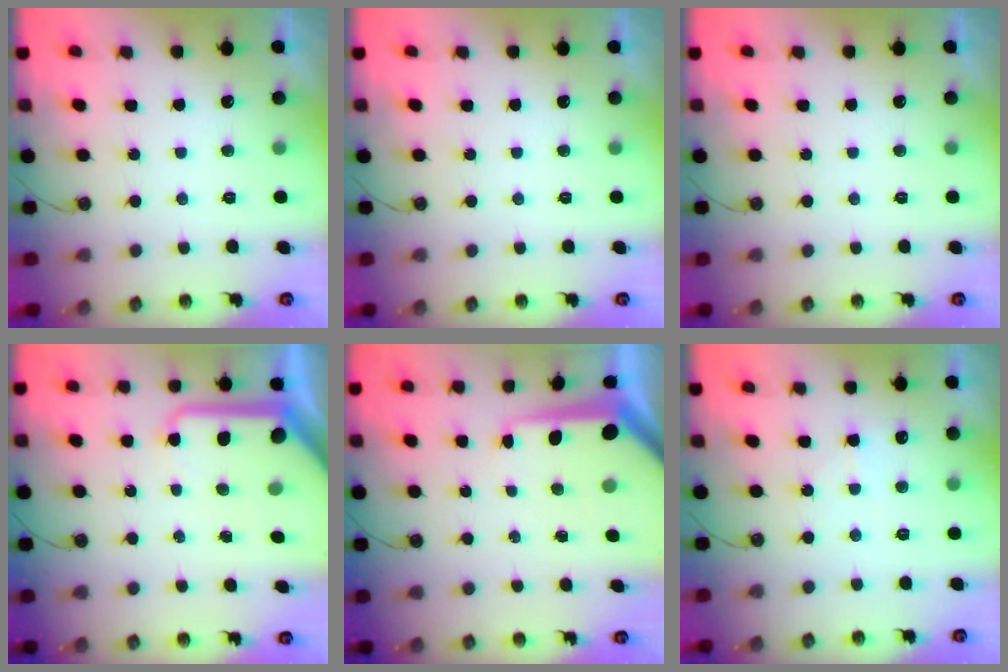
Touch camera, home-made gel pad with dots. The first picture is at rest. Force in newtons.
{"total": 0.0}
{"total": 0.0}
{"total": 12.6, "press": 12.5, "slide": 1.6}
{"total": 8.1, "press": 8.1, "slide": 0.8}
{"total": 6.5, "press": 6.4, "slide": 0.7}